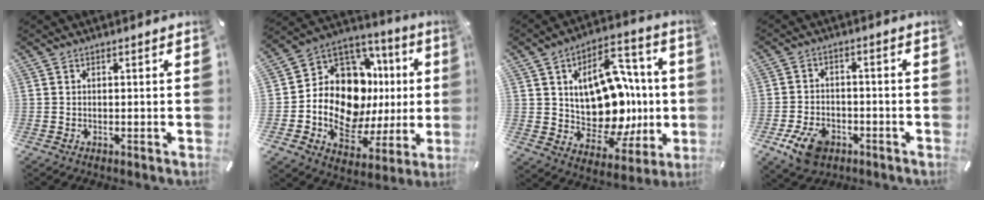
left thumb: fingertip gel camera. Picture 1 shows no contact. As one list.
[{"total": 16.2, "force": [1.5, 11.5, 11.3], "torque": [-0.200, -0.035, 0.025]}, {"total": 19.3, "force": [2.2, 14.3, 12.7], "torque": [-0.180, -0.032, 0.052]}, {"total": 8.4, "force": [-4.3, 5.5, 4.7], "torque": [-0.090, 0.015, -0.079]}]